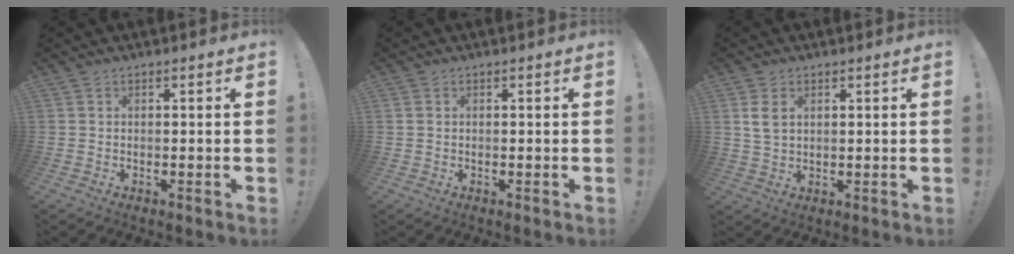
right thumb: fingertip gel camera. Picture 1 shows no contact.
{"total": 0.6, "force": [0.2, 0.5, 0.2], "torque": [-0.008, 0.005, 0.004]}
{"total": 4.5, "force": [1.7, 2.8, 3.1], "torque": [-0.061, -0.002, 0.031]}